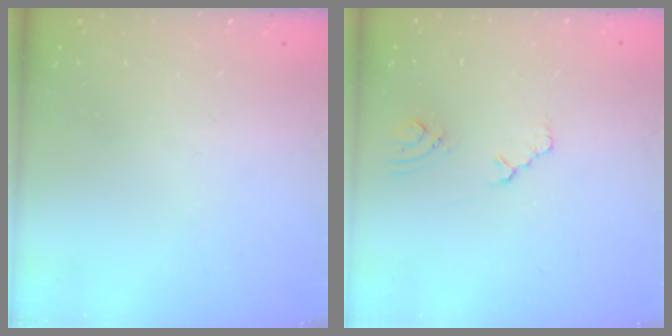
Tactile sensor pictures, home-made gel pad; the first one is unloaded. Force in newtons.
{"total": 2.4, "press": 2.3, "slide": 0.4}